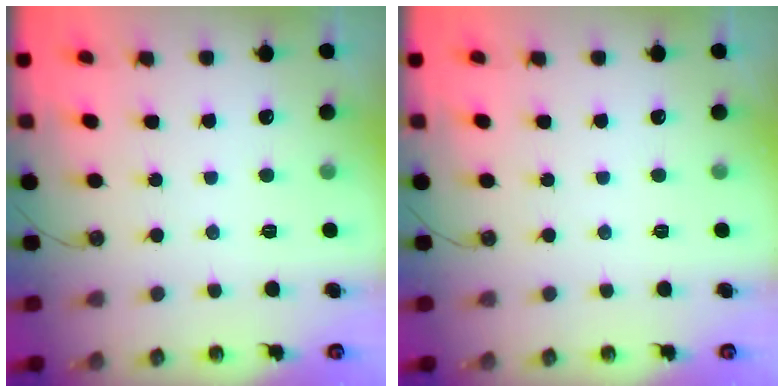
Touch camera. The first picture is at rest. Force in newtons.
{"total": 0.0}